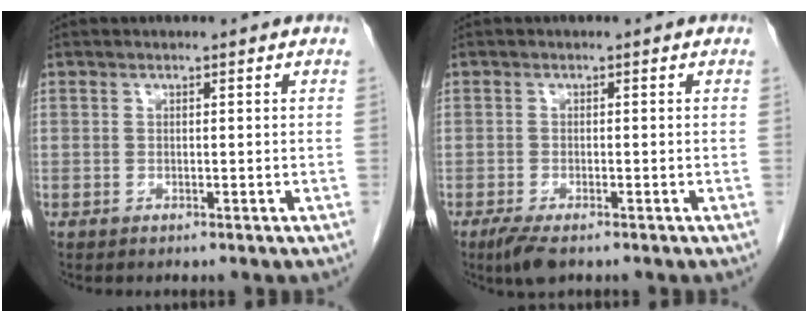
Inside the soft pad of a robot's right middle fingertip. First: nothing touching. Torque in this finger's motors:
{"motor_torque": [0.72, -0.46, 0.27, 0.06]}